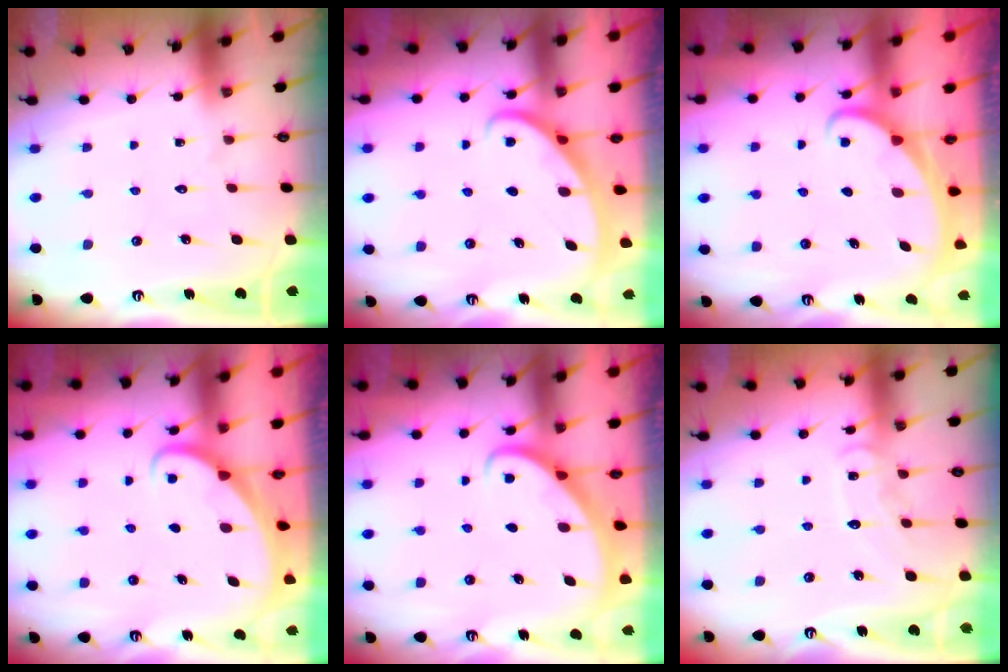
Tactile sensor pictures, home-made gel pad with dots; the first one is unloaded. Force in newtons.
{"total": 2.8, "press": 2.8, "slide": 0.1}
{"total": 1.5, "press": 1.5, "slide": 0.1}
{"total": 1.6, "press": 1.6, "slide": 0.0}
{"total": 2.8, "press": 2.8, "slide": 0.2}
{"total": 8.8, "press": 8.8, "slide": 0.8}